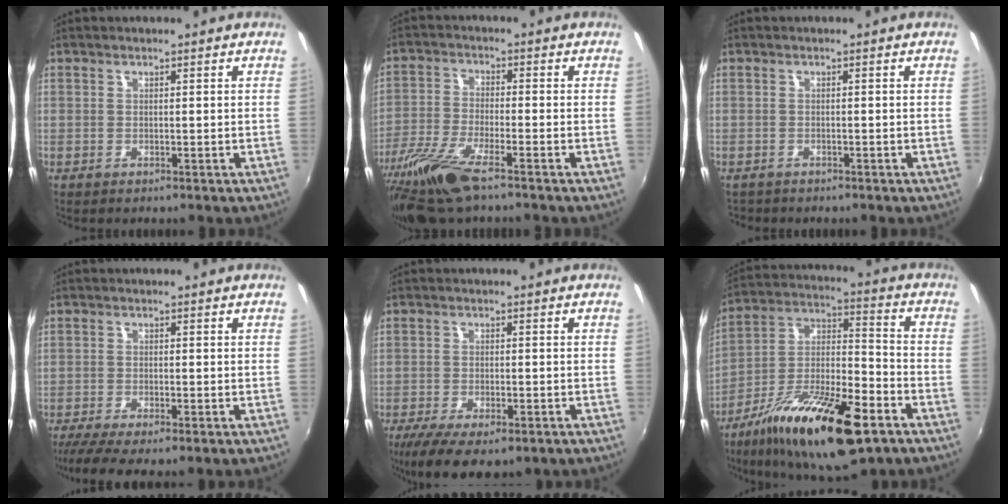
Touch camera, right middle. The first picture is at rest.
{"total": 12.6, "force": [-9.2, 1.9, 8.5], "torque": [-0.189, -0.040, -0.177]}
{"total": 1.7, "force": [-1.5, 0.7, 0.4], "torque": [-0.012, -0.005, -0.022]}
{"total": 7.4, "force": [-5.4, 0.9, 4.9], "torque": [-0.111, -0.032, -0.092]}
{"total": 12.0, "force": [-7.7, 4.5, 8.0], "torque": [-0.174, -0.046, -0.120]}
{"total": 23.8, "force": [-13.5, 7.4, 18.1], "torque": [-0.314, -0.021, -0.229]}